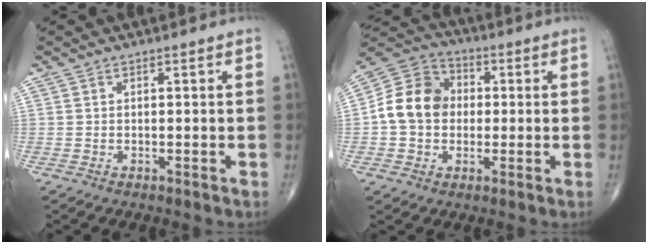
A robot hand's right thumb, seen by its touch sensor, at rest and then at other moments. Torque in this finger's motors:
{"motor_torque": [0.99, 2.42, 0.22, -0.02, 0.08]}